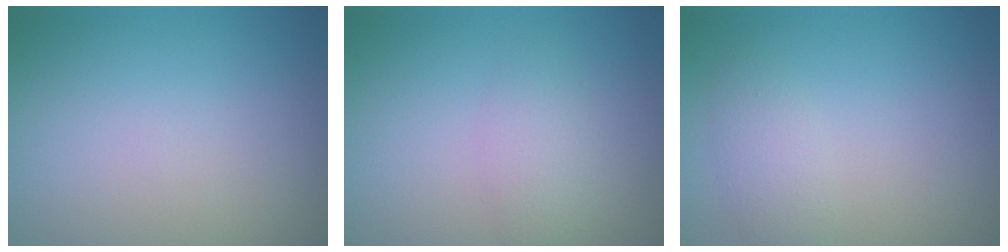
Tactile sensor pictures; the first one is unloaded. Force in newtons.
{"total": 2.1, "press": 2.1, "slide": 0.0}
{"total": 1.9, "press": 1.9, "slide": 0.1}